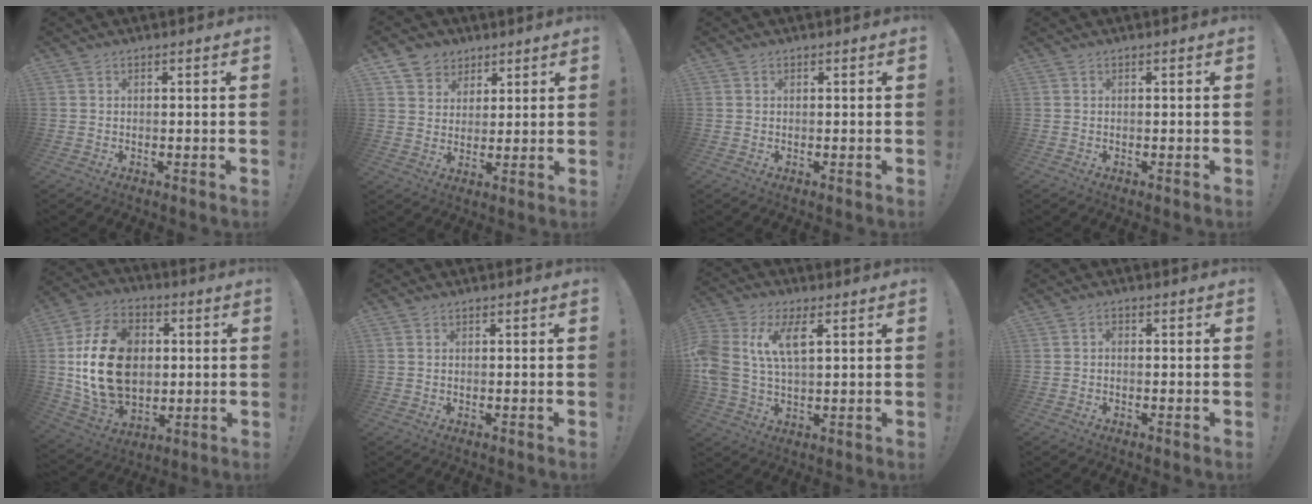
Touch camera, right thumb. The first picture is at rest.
{"total": 6.7, "force": [3.8, 5.5, 0.5], "torque": [-0.004, -0.033, 0.074]}
{"total": 0.5, "force": [0.3, 0.4, 0.0], "torque": [0.002, 0.000, 0.006]}
{"total": 0.0}
{"total": 22.3, "force": [1.3, 16.4, 15.1], "torque": [-0.268, 0.008, 0.034]}
{"total": 0.0}
{"total": 11.5, "force": [3.9, 5.8, 9.1], "torque": [-0.197, -0.006, 0.069]}
{"total": 0.8, "force": [-0.4, 0.6, 0.5], "torque": [-0.012, 0.004, -0.008]}